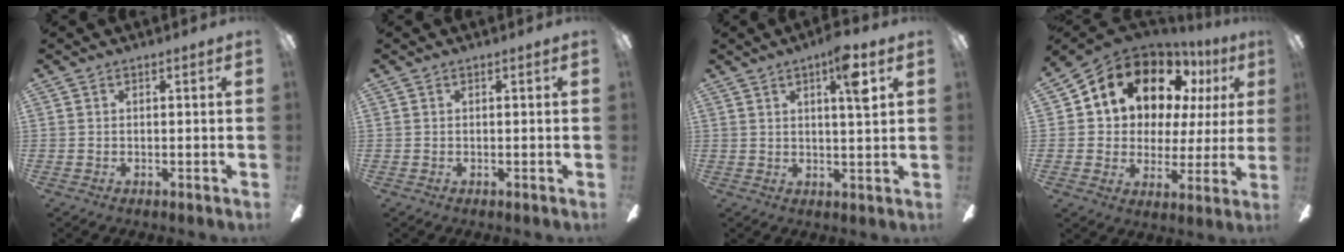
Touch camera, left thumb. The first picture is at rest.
{"total": 0.0}
{"total": 7.3, "force": [3.5, 1.2, 6.3], "torque": [-0.097, -0.007, 0.050]}
{"total": 15.7, "force": [8.4, 11.0, 7.4], "torque": [-0.129, -0.043, 0.161]}